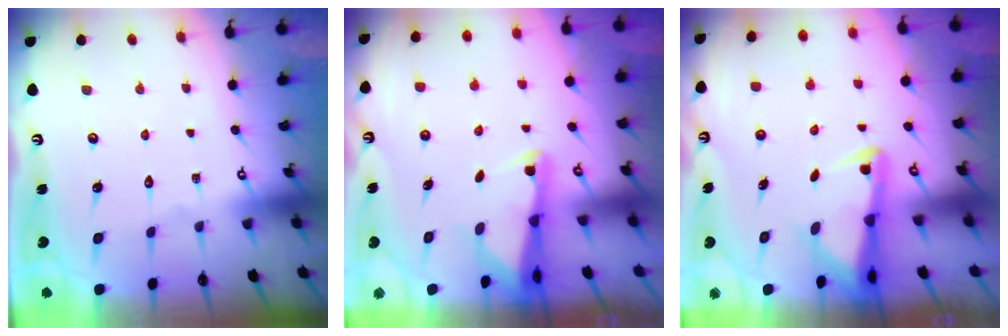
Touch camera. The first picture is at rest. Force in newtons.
{"total": 2.7, "press": 2.6, "slide": 0.5}
{"total": 2.6, "press": 2.5, "slide": 0.7}